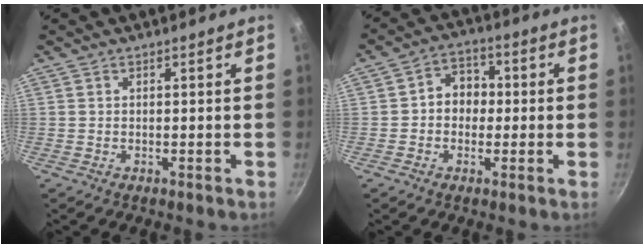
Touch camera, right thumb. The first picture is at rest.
{"total": 6.6, "force": [-0.1, 5.5, 3.7], "torque": [-0.014, 0.016, -0.012]}